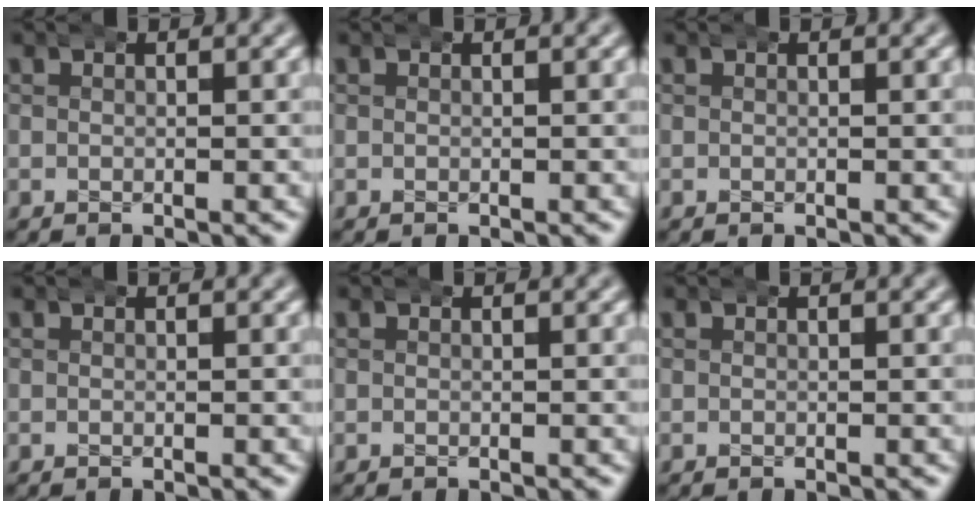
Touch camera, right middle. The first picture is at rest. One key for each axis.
{"total": 0.0}
{"total": 0.0}
{"total": 0.0}
{"total": 0.0}
{"total": 0.0}